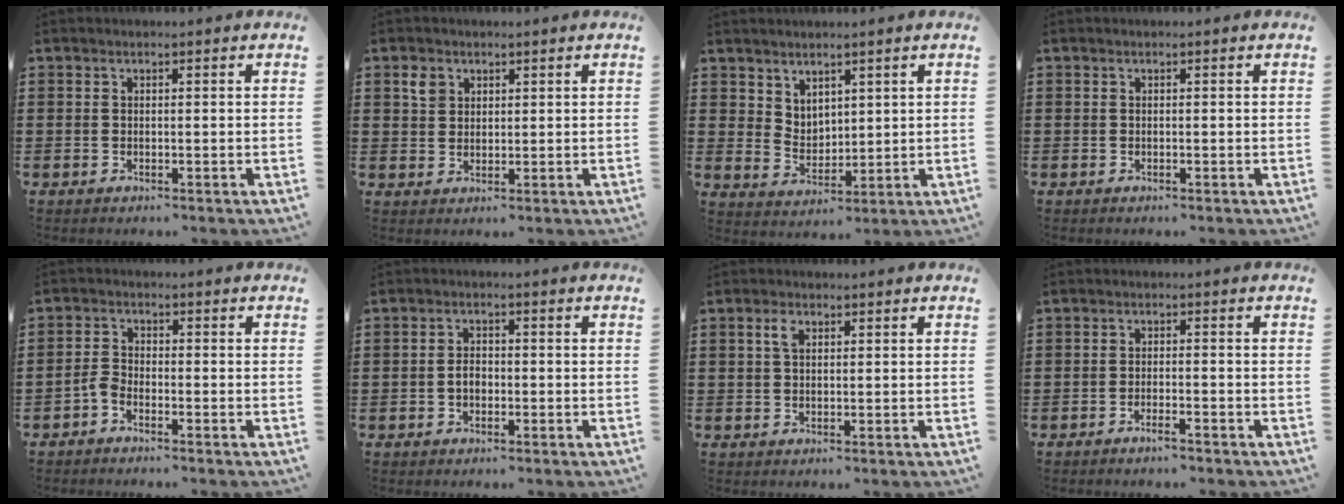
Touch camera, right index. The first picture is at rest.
{"total": 2.6, "force": [1.5, 2.0, 0.9], "torque": [-0.024, 0.009, 0.027]}
{"total": 4.2, "force": [3.4, 2.4, 0.2], "torque": [-0.016, 0.001, 0.066]}
{"total": 0.0}
{"total": 2.2, "force": [-1.7, 0.8, 1.1], "torque": [-0.037, 0.000, -0.039]}
{"total": 2.2, "force": [-0.6, 1.4, 1.6], "torque": [-0.032, 0.004, -0.012]}
{"total": 2.3, "force": [0.9, 1.2, 1.7], "torque": [-0.037, 0.007, 0.016]}
{"total": 1.7, "force": [-1.4, 0.0, 0.9], "torque": [-0.015, 0.000, -0.026]}